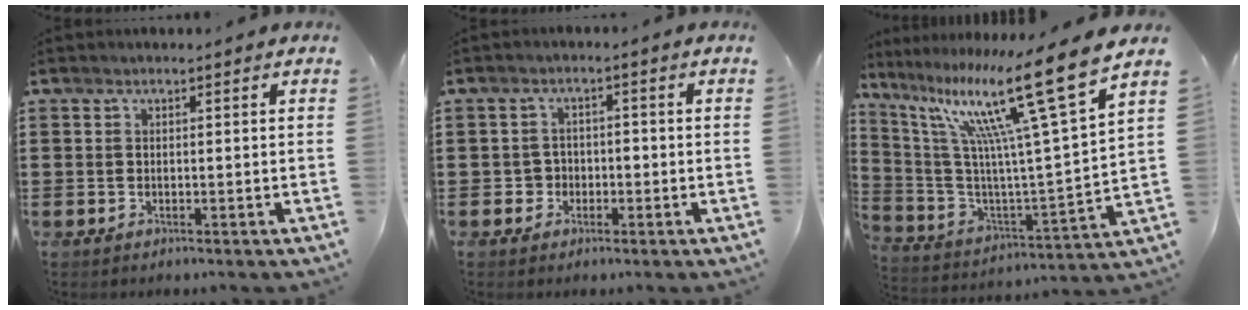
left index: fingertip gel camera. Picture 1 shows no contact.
{"total": 2.5, "force": [-0.8, 2.2, 0.7], "torque": [-0.023, 0.004, -0.022]}
{"total": 17.8, "force": [11.2, 1.3, 13.7], "torque": [-0.283, -0.073, 0.169]}